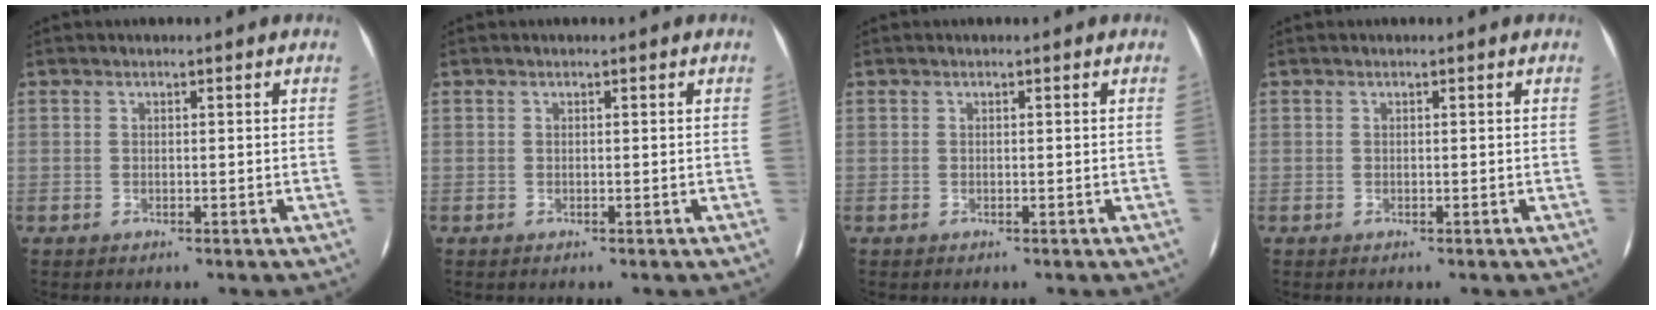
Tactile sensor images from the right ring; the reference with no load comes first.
{"total": 0.0}
{"total": 0.0}
{"total": 0.0}